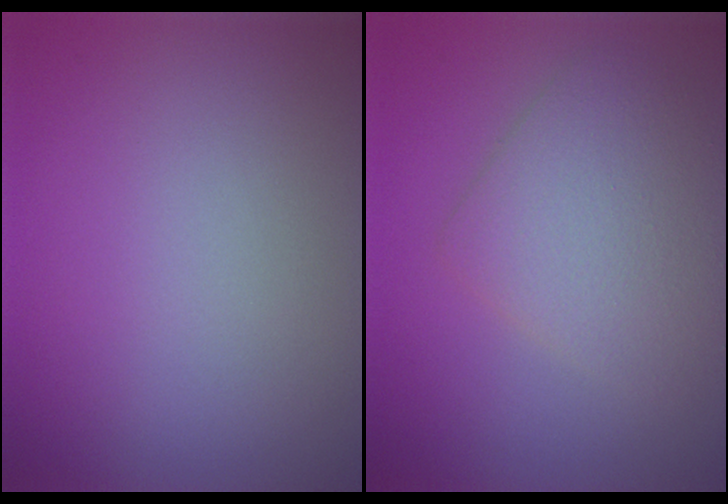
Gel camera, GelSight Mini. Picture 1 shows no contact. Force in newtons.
{"total": 5.0, "press": 5.0, "slide": 0.2}